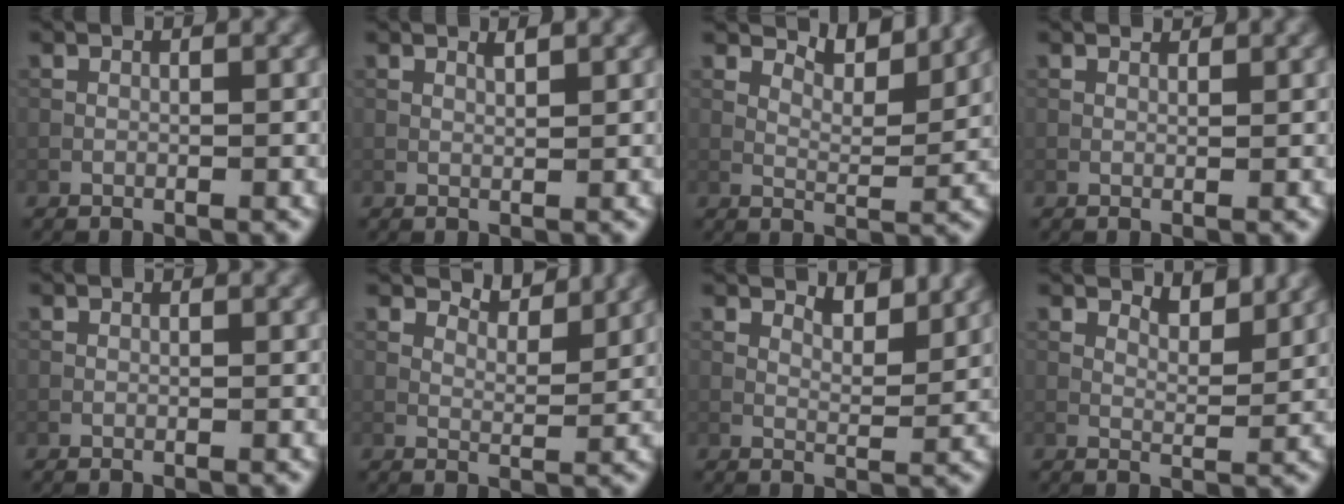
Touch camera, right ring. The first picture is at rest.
{"total": 0.8, "force": [0.6, 0.0, 0.5], "torque": [-0.011, -0.002, 0.011]}
{"total": 5.0, "force": [4.5, 0.9, 2.0], "torque": [-0.047, -0.006, 0.066]}
{"total": 0.7, "force": [0.6, 0.2, 0.2], "torque": [-0.006, -0.001, 0.010]}
{"total": 0.0}
{"total": 3.3, "force": [3.1, 0.6, 1.0], "torque": [-0.025, -0.008, 0.044]}
{"total": 2.9, "force": [2.3, 0.8, 1.5], "torque": [-0.028, -0.013, 0.034]}
{"total": 2.7, "force": [2.3, 0.7, 1.3], "torque": [-0.025, -0.012, 0.033]}